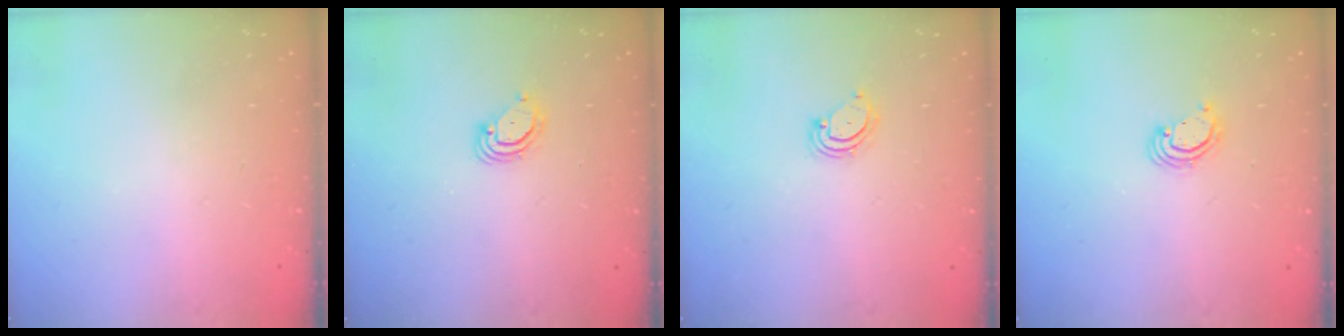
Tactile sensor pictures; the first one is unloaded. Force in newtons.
{"total": 3.5, "press": 3.5, "slide": 0.3}
{"total": 3.3, "press": 3.2, "slide": 0.7}
{"total": 2.4, "press": 2.4, "slide": 0.1}